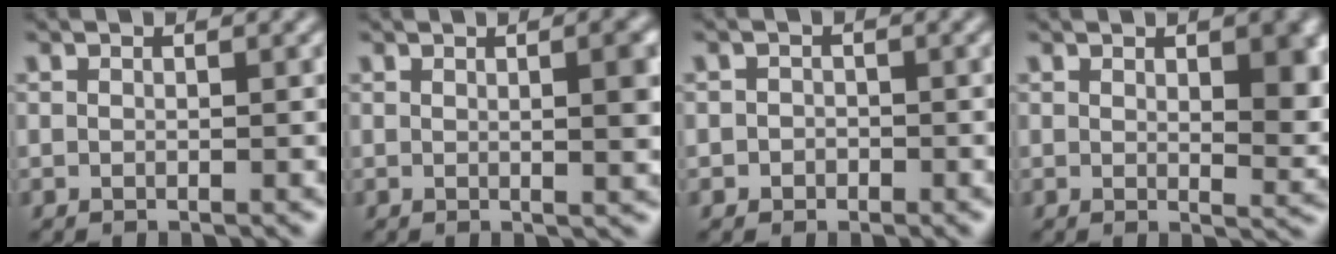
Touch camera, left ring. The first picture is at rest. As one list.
[{"total": 3.8, "force": [0.6, 1.0, 3.6], "torque": [-0.035, 0.006, 0.007]}, {"total": 1.2, "force": [-0.4, 1.1, 0.2], "torque": [0.016, 0.000, -0.012]}, {"total": 6.0, "force": [1.8, 2.3, 5.2], "torque": [-0.061, -0.002, 0.034]}]